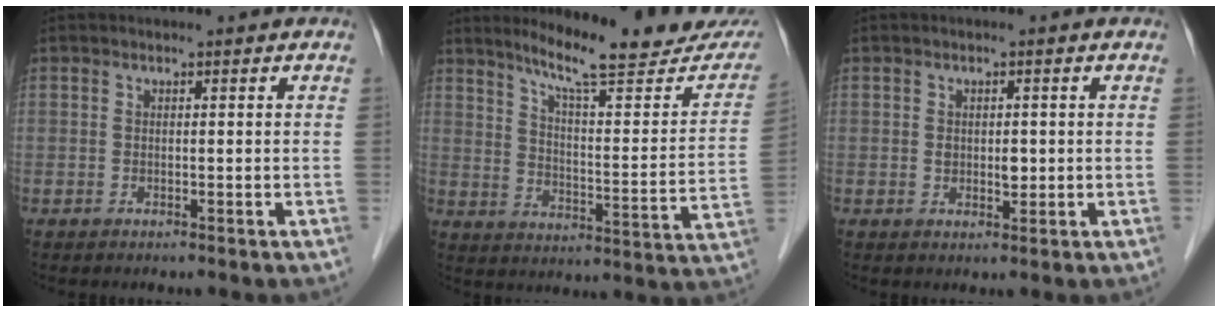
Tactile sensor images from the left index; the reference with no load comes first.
{"total": 19.5, "force": [17.0, 2.0, 9.4], "torque": [-0.131, -0.049, 0.225]}
{"total": 2.2, "force": [0.0, 1.4, 1.7], "torque": [-0.027, -0.002, 0.003]}